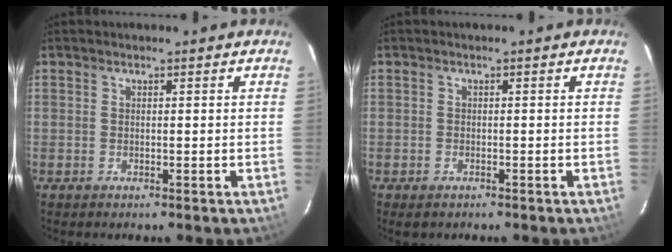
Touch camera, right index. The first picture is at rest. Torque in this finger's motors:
{"motor_torque": [0.17, -0.16, -0.05, -0.03]}